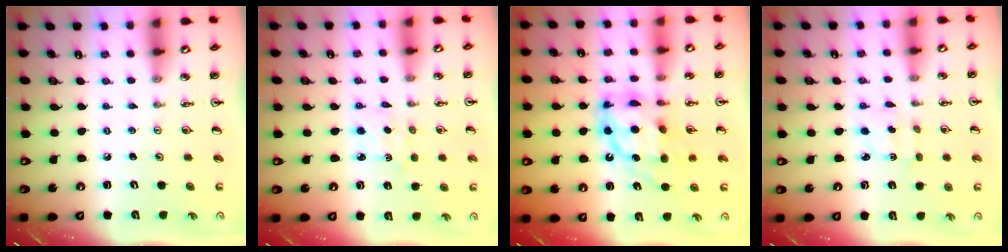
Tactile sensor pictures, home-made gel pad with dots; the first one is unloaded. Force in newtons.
{"total": 3.1, "press": 3.1, "slide": 0.2}
{"total": 13.8, "press": 13.7, "slide": 1.1}
{"total": 2.4, "press": 2.4, "slide": 0.6}